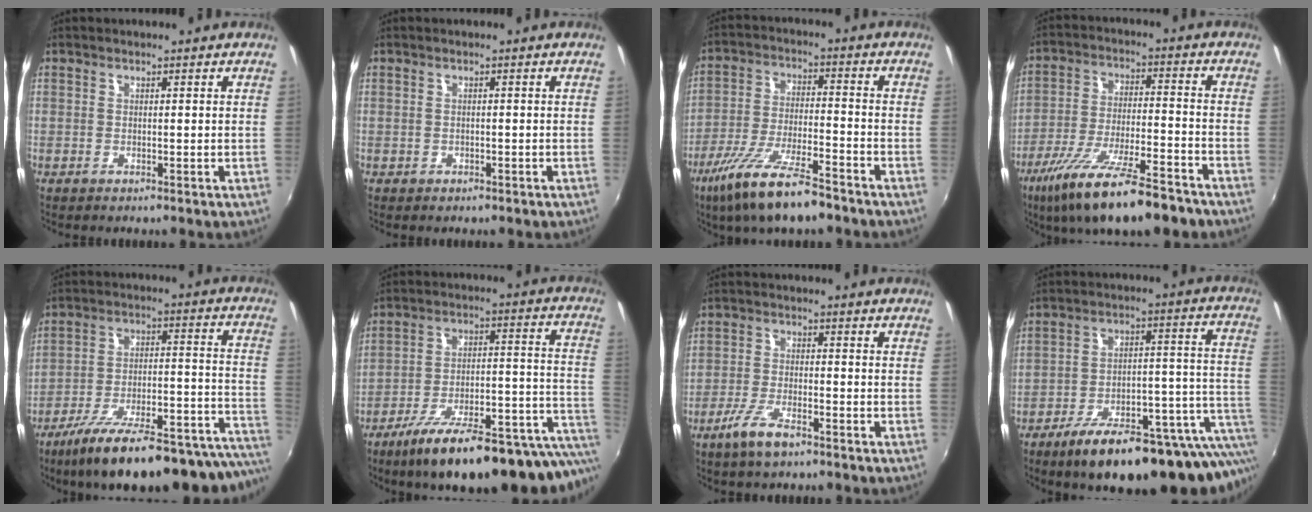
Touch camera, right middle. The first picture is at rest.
{"total": 1.0, "force": [-0.6, 0.8, 0.4], "torque": [-0.009, -0.001, -0.004]}
{"total": 14.4, "force": [-10.4, 2.9, 9.6], "torque": [-0.196, -0.031, -0.185]}
{"total": 18.8, "force": [-13.7, 3.8, 12.3], "torque": [-0.233, -0.044, -0.221]}
{"total": 29.3, "force": [-23.2, 5.7, 16.9], "torque": [-0.225, -0.047, -0.329]}
{"total": 25.1, "force": [-15.8, 5.7, 18.7], "torque": [-0.246, -0.036, -0.227]}
{"total": 6.3, "force": [-4.3, 1.6, 4.3], "torque": [-0.103, -0.009, -0.081]}
{"total": 25.0, "force": [-15.7, 7.6, 18.0], "torque": [-0.229, -0.020, -0.214]}